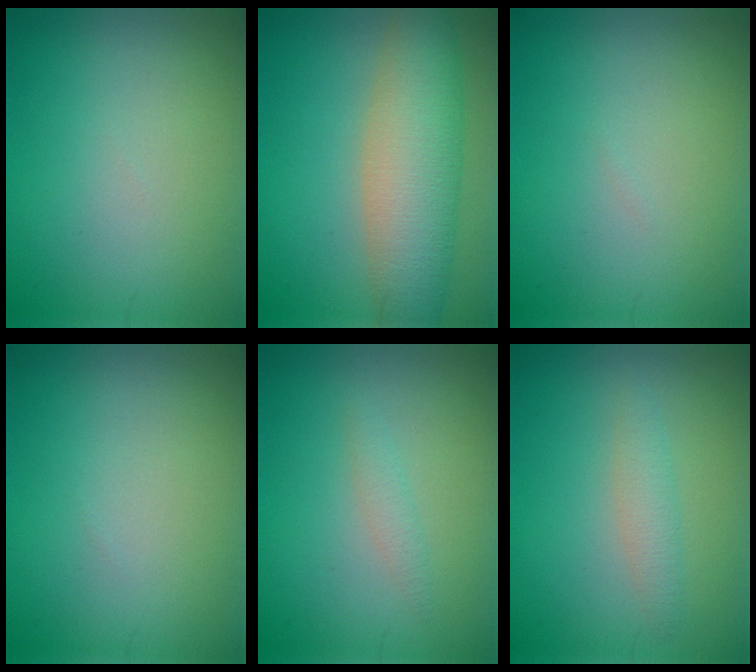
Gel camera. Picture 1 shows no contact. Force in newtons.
{"total": 7.6, "press": 7.6, "slide": 0.3}
{"total": 0.0}
{"total": 0.0}
{"total": 1.0, "press": 1.0, "slide": 0.1}
{"total": 1.7, "press": 1.7, "slide": 0.1}